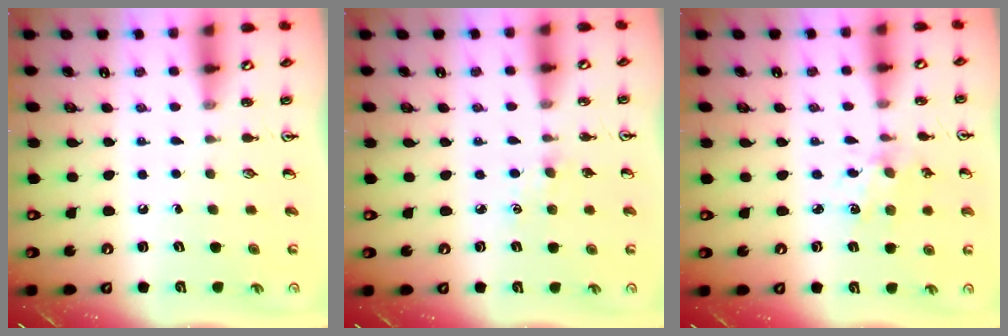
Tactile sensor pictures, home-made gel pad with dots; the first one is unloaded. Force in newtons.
{"total": 2.2, "press": 2.2, "slide": 0.3}
{"total": 3.0, "press": 3.0, "slide": 0.4}